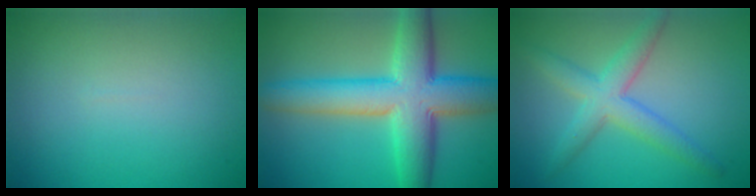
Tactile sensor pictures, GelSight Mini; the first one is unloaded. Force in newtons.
{"total": 10.1, "press": 10.1, "slide": 0.2}
{"total": 4.3, "press": 4.3, "slide": 0.1}